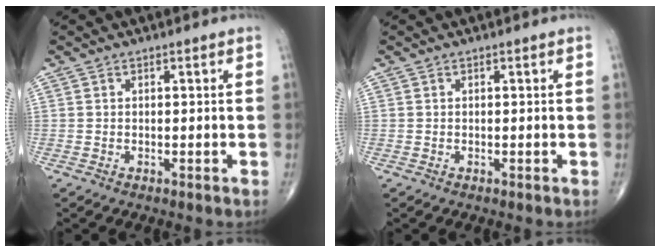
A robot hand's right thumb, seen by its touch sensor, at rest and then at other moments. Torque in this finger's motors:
{"motor_torque": [-0.01, 0.01, 0.01, -0.01, 0.03]}